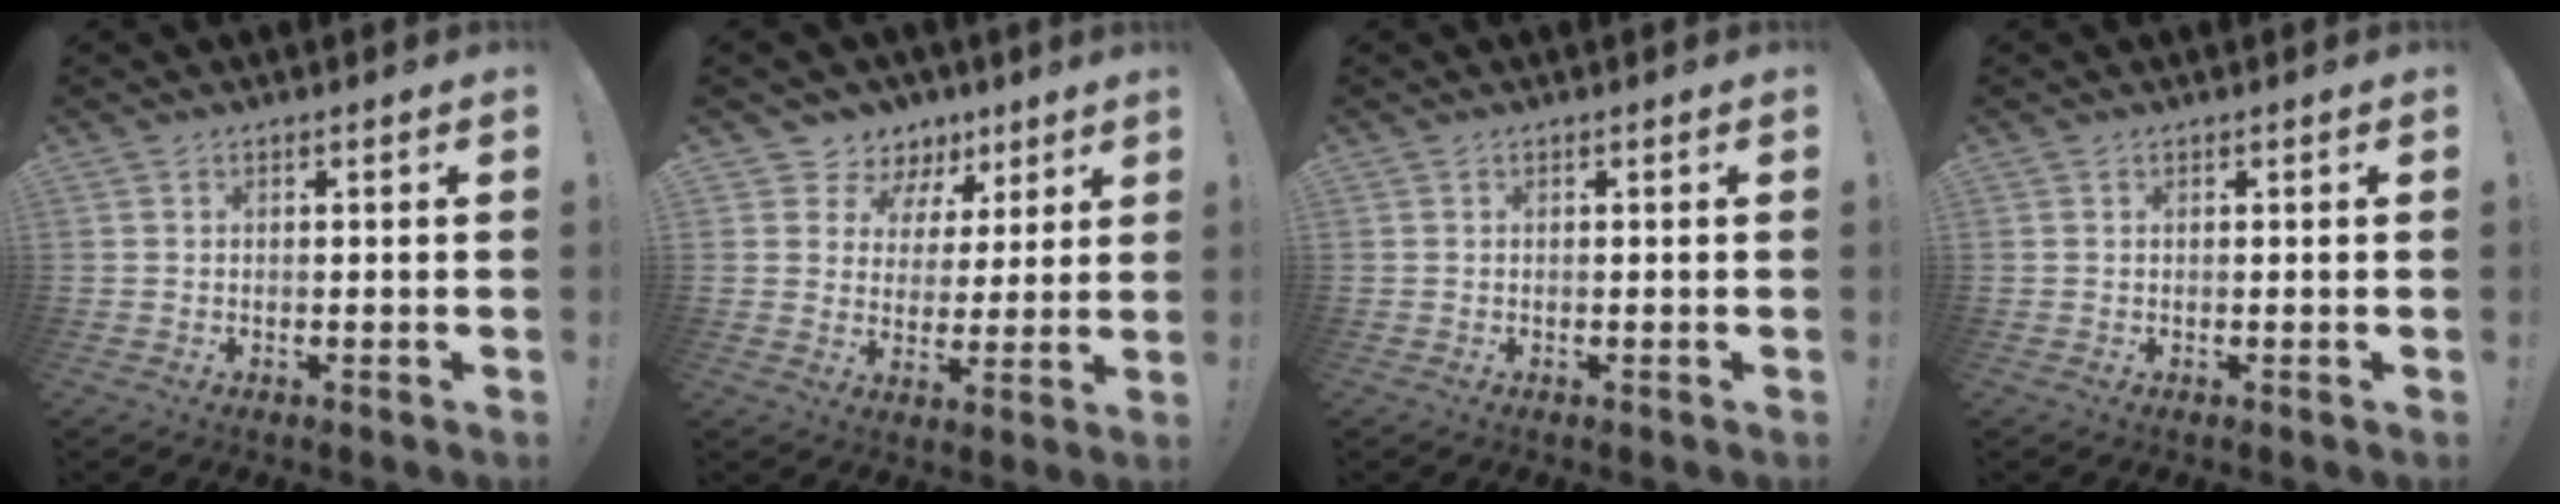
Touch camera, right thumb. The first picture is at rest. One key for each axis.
{"total": 7.8, "fx": 4.5, "fy": 6.2, "fz": 1.7, "tx": -0.029, "ty": -0.031, "tz": 0.089}
{"total": 0.0}
{"total": 0.0}